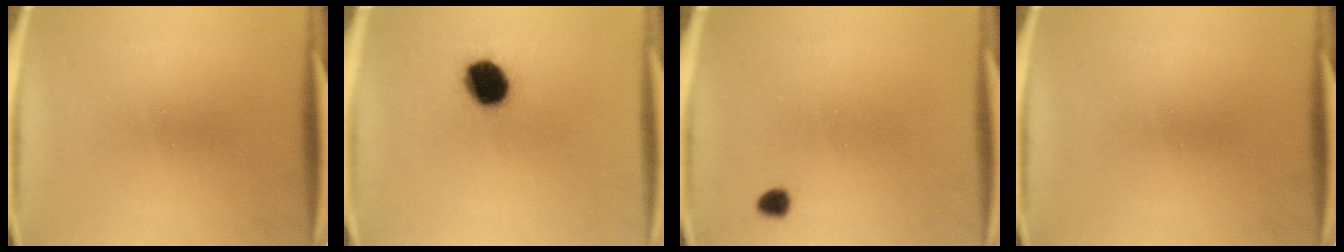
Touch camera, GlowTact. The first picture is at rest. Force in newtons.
{"total": 10.7}
{"total": 1.7}
{"total": 0.0}